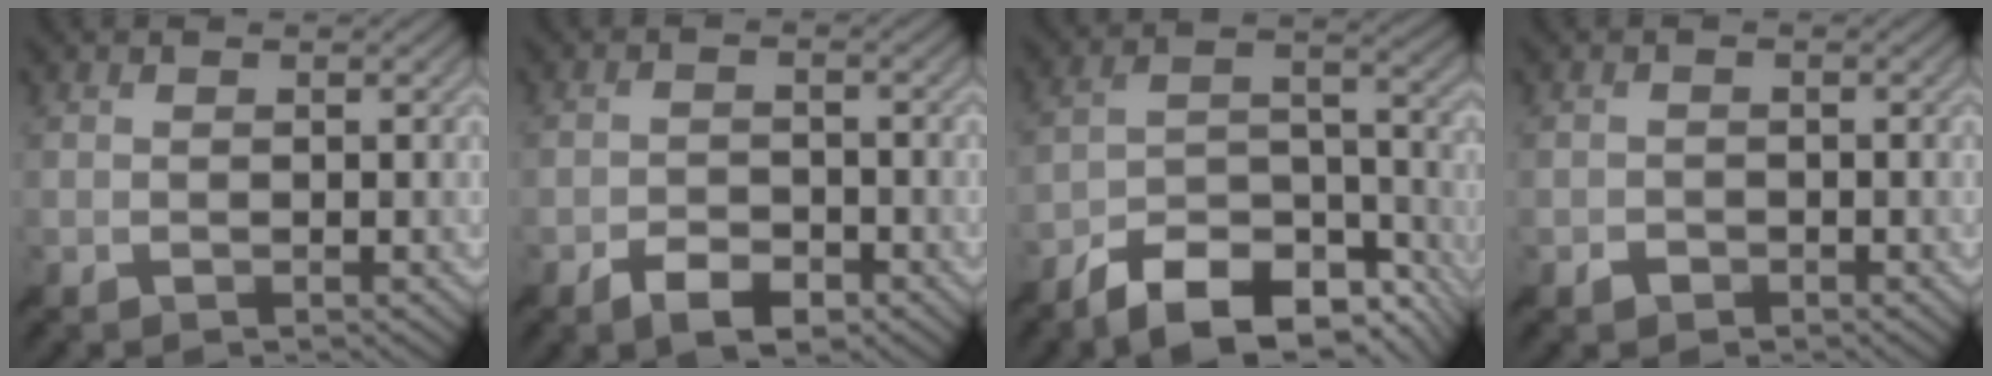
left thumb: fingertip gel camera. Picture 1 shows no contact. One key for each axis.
{"total": 3.7, "fx": -2.1, "fy": 1.8, "fz": 2.5, "tx": -0.044, "ty": 0.004, "tz": -0.038}
{"total": 13.8, "fx": -10.1, "fy": 5.0, "fz": 7.9, "tx": -0.156, "ty": 0.003, "tz": -0.172}
{"total": 0.8, "fx": -0.2, "fy": 0.8, "fz": 0.3, "tx": -0.004, "ty": 0.007, "tz": -0.008}